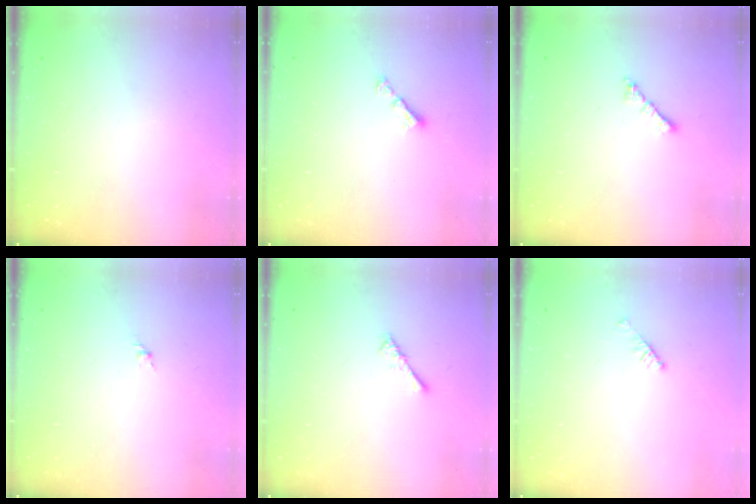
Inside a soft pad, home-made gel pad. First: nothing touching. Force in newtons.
{"total": 3.0, "press": 2.9, "slide": 0.5}
{"total": 1.8, "press": 1.8, "slide": 0.5}
{"total": 1.6, "press": 1.5, "slide": 0.6}
{"total": 0.9, "press": 0.9, "slide": 0.3}
{"total": 4.1, "press": 4.0, "slide": 0.6}